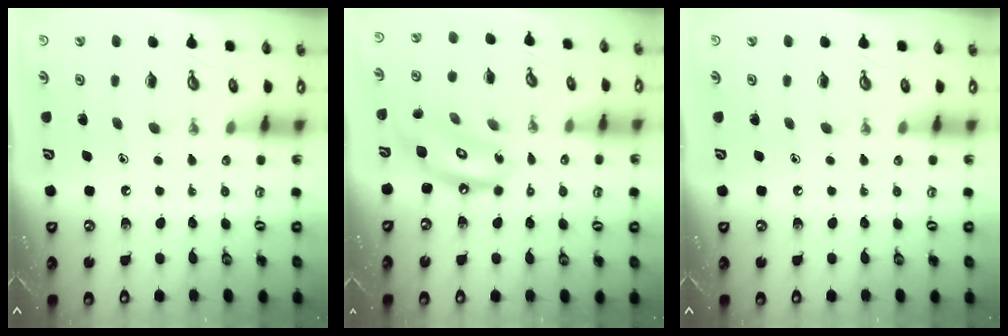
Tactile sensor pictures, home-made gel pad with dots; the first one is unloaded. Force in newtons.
{"total": 13.3, "press": 13.2, "slide": 1.5}
{"total": 0.0}